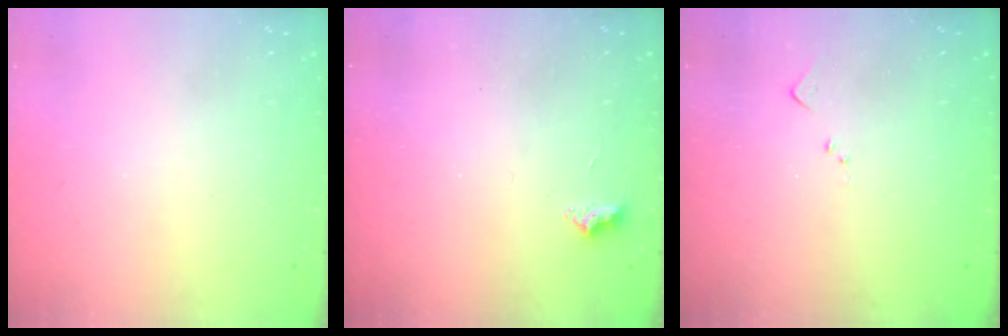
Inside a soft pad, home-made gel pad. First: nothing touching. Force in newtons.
{"total": 2.4, "press": 2.4, "slide": 0.4}
{"total": 4.9, "press": 4.8, "slide": 0.7}